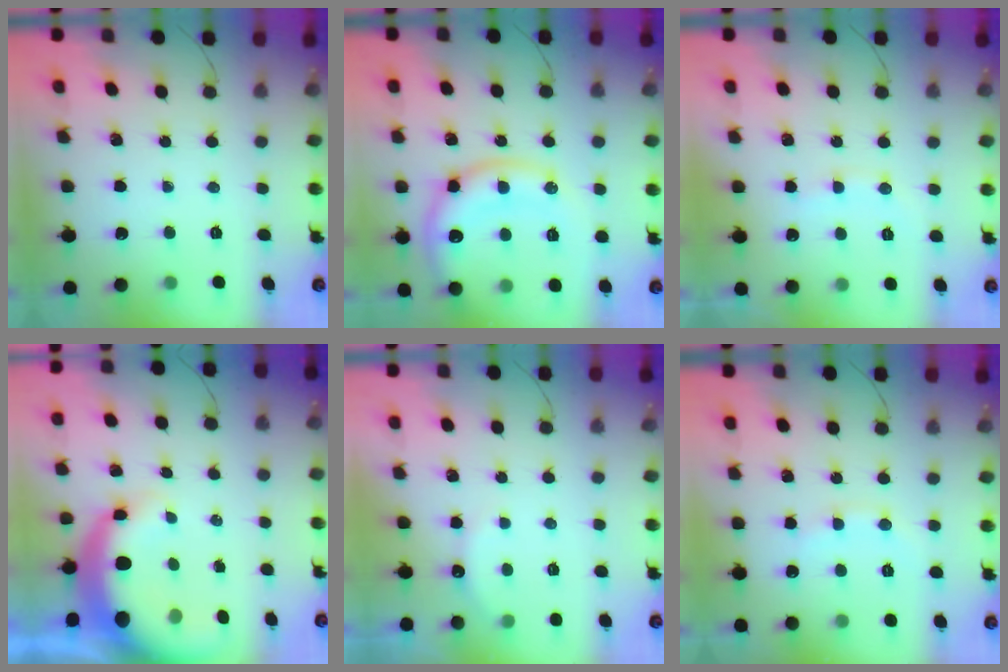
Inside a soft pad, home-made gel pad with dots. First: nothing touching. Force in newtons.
{"total": 16.9, "press": 16.8, "slide": 1.9}
{"total": 7.5, "press": 7.4, "slide": 0.7}
{"total": 10.4, "press": 10.2, "slide": 2.0}
{"total": 5.4, "press": 5.3, "slide": 1.0}
{"total": 6.9, "press": 6.7, "slide": 1.7}